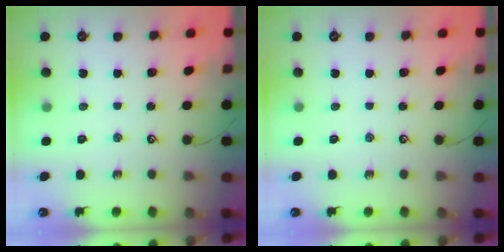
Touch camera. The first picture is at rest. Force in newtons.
{"total": 0.0}